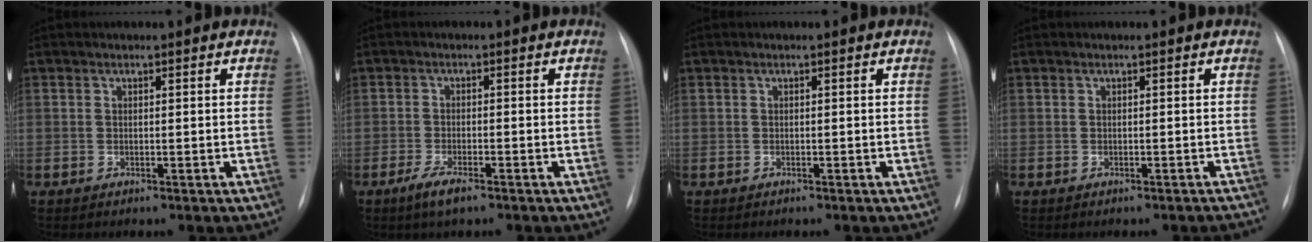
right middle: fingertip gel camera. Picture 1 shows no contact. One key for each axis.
{"total": 3.5, "fx": -2.4, "fy": 0.8, "fz": 2.4, "tx": -0.056, "ty": -0.005, "tz": -0.045}
{"total": 0.7, "fx": -0.6, "fy": 0.2, "fz": 0.3, "tx": -0.011, "ty": -0.001, "tz": -0.006}
{"total": 3.4, "fx": -3.1, "fy": 0.8, "fz": 1.0, "tx": -0.009, "ty": 0.002, "tz": -0.034}